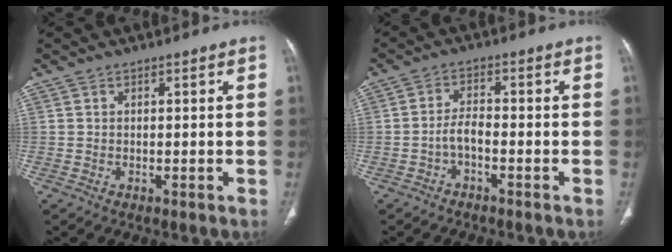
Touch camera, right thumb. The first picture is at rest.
{"total": 3.0, "force": [-1.6, 1.1, 2.4], "torque": [-0.047, 0.019, -0.032]}